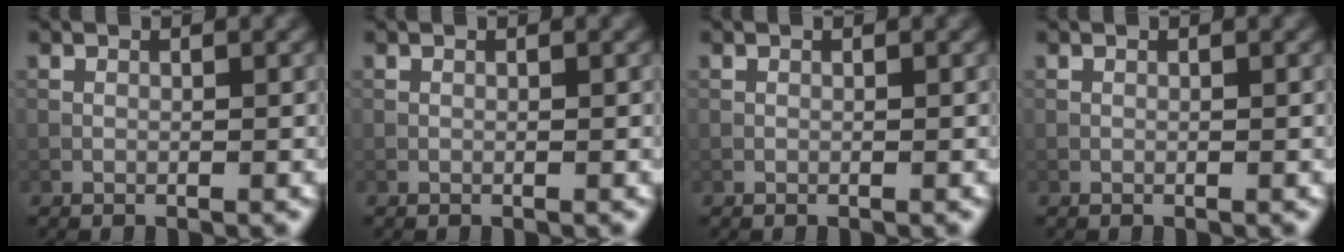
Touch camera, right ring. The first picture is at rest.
{"total": 0.0}
{"total": 0.0}
{"total": 0.0}